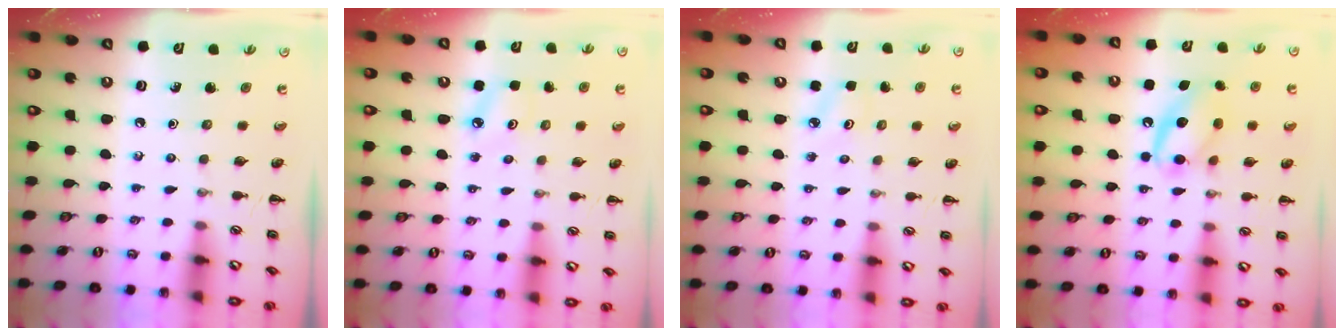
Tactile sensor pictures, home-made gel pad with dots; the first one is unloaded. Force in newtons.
{"total": 6.3, "press": 6.1, "slide": 1.7}
{"total": 2.2, "press": 2.2, "slide": 0.5}
{"total": 13.5, "press": 13.5, "slide": 1.4}